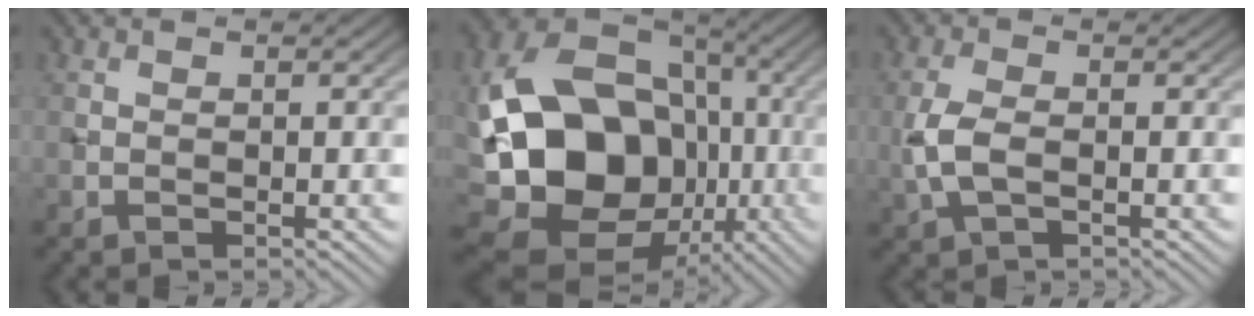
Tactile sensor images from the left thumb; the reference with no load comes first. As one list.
[{"total": 19.6, "force": [-3.1, 14.9, 12.5], "torque": [-0.251, -0.020, -0.037]}, {"total": 4.2, "force": [-0.7, 2.1, 3.6], "torque": [-0.099, -0.001, -0.019]}]